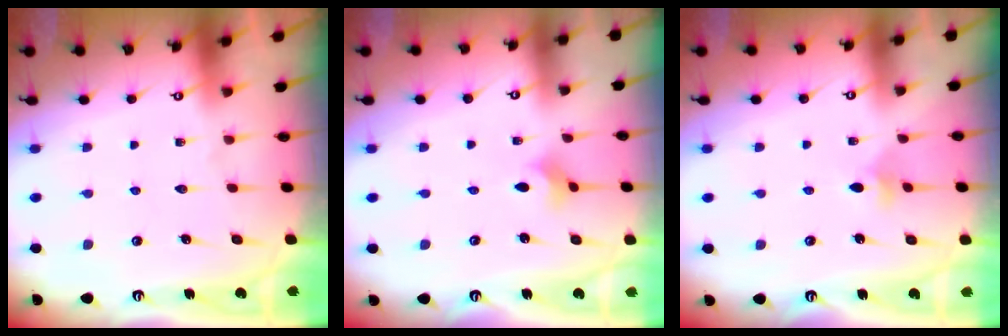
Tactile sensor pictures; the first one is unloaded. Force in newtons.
{"total": 2.2, "press": 2.2, "slide": 0.5}
{"total": 3.4, "press": 3.3, "slide": 0.6}